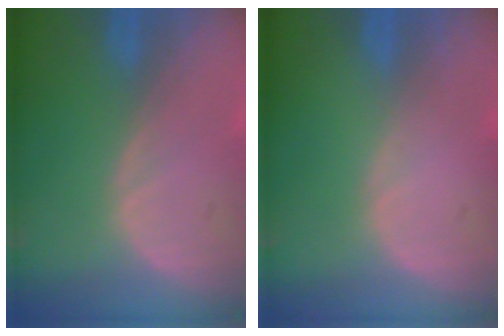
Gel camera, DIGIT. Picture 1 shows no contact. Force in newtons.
{"total": 0.0}